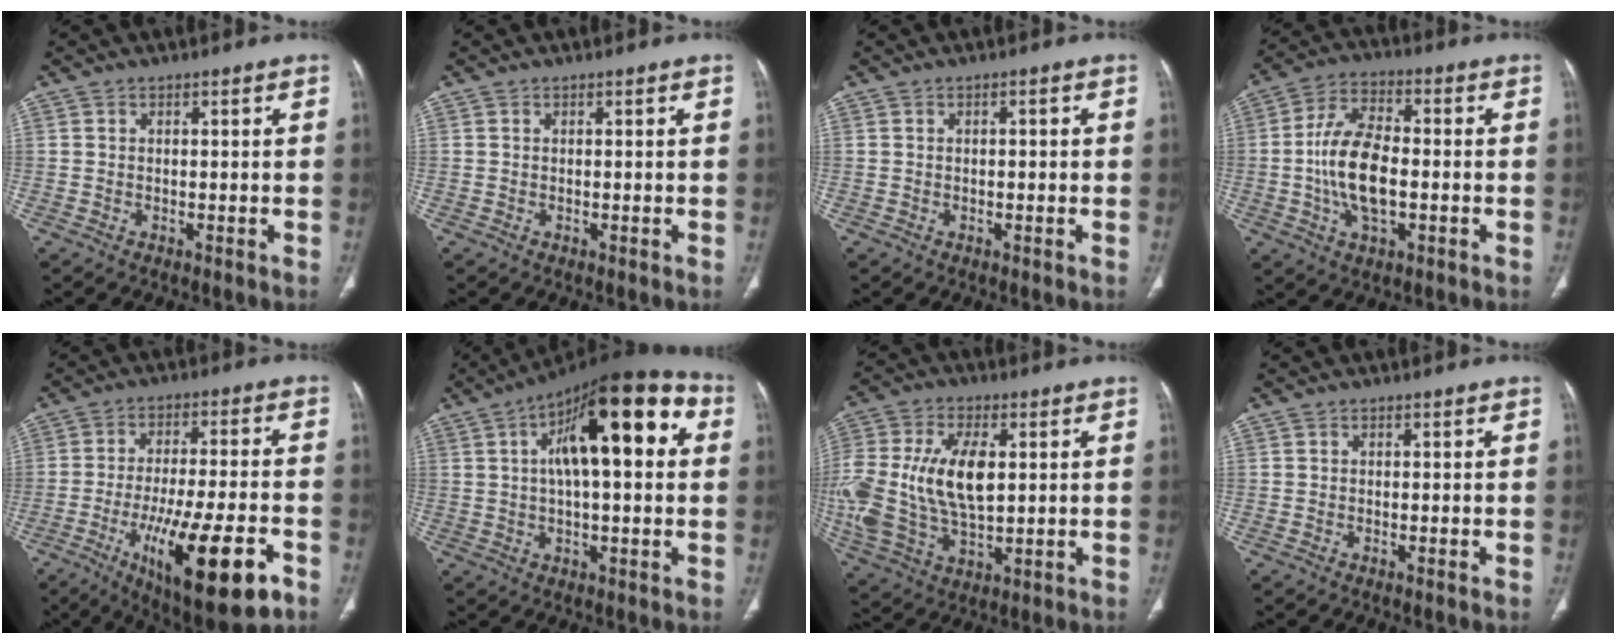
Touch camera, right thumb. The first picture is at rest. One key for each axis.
{"total": 0.0}
{"total": 1.2, "fx": 0.0, "fy": 0.5, "fz": 1.0, "tx": -0.017, "ty": 0.001, "tz": 0.000}
{"total": 12.9, "fx": -1.6, "fy": 6.5, "fz": 11.0, "tx": -0.211, "ty": 0.015, "tz": -0.033}
{"total": 20.0, "fx": -8.5, "fy": 5.6, "fz": 17.2, "tx": -0.276, "ty": 0.016, "tz": -0.123}
{"total": 20.6, "fx": 4.9, "fy": 7.9, "fz": 18.4, "tx": -0.258, "ty": 0.033, "tz": 0.062}
{"total": 20.2, "fx": 1.7, "fy": 11.2, "fz": 16.8, "tx": -0.381, "ty": -0.007, "tz": 0.035}
{"total": 0.0}